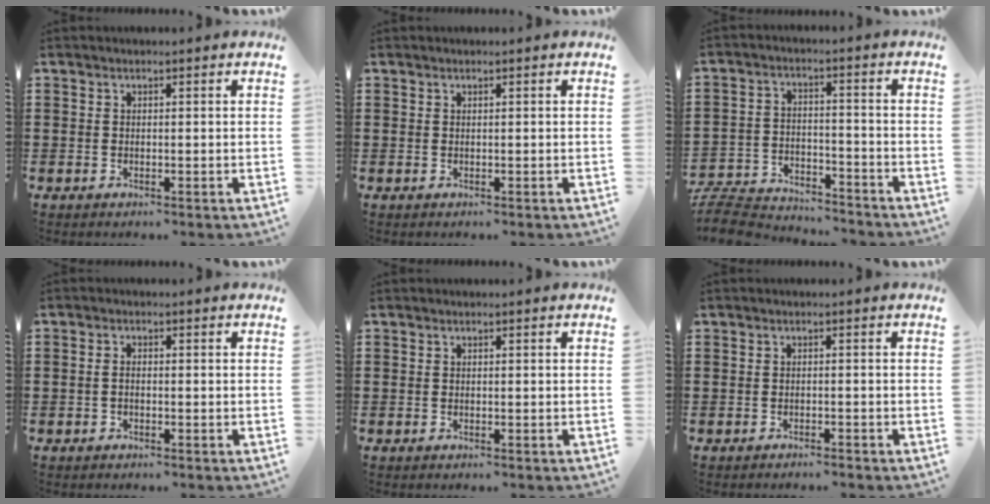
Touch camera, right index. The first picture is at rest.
{"total": 0.0}
{"total": 7.0, "force": [-6.9, 1.1, 1.1], "torque": [-0.035, 0.010, -0.140]}
{"total": 1.0, "force": [-0.4, 0.3, 0.9], "torque": [-0.020, -0.005, -0.005]}
{"total": 0.0}
{"total": 0.8, "force": [-0.8, 0.0, 0.0], "torque": [-0.004, 0.000, -0.017]}